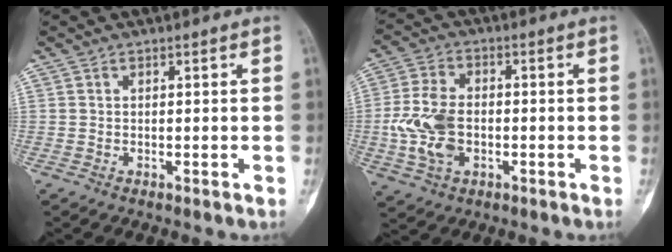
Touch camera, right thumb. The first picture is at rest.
{"total": 10.6, "force": [-1.6, 7.0, 7.9], "torque": [-0.158, 0.011, -0.032]}